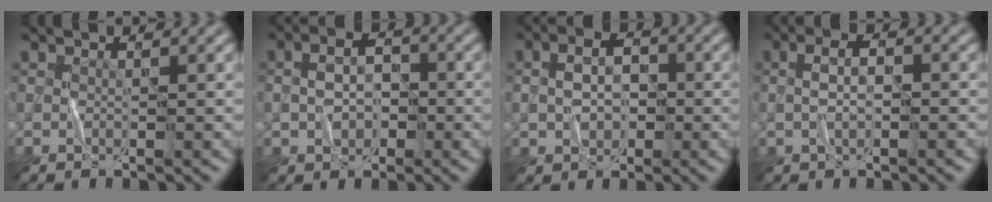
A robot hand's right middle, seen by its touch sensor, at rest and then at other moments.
{"total": 3.6, "force": [-0.6, 2.5, 2.5], "torque": [-0.040, 0.004, -0.017]}
{"total": 3.7, "force": [-0.3, 2.7, 2.6], "torque": [-0.045, 0.003, -0.012]}
{"total": 2.6, "force": [-0.4, 1.0, 2.4], "torque": [-0.049, 0.005, -0.009]}